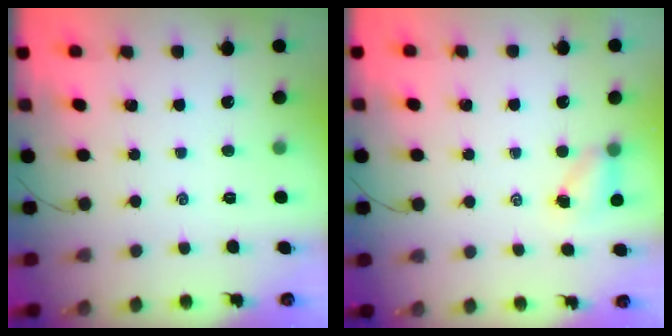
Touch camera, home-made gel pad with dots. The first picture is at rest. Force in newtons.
{"total": 3.4, "press": 3.4, "slide": 0.6}